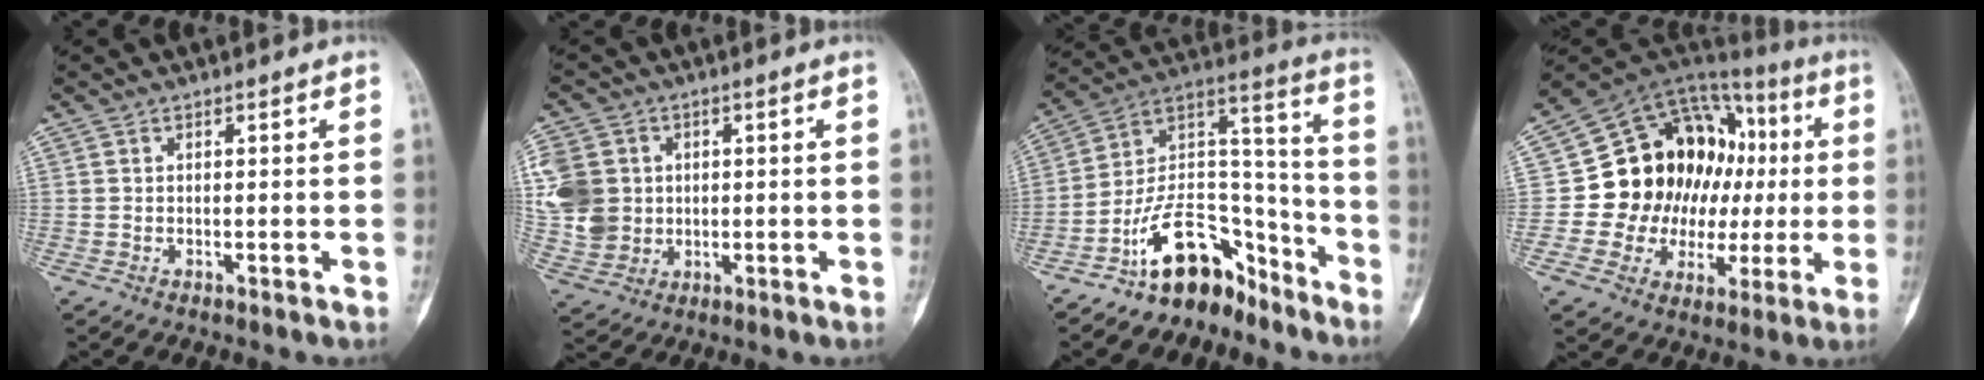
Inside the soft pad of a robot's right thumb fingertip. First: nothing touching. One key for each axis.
{"total": 12.4, "fx": 1.7, "fy": 10.8, "fz": 5.8, "tx": -0.114, "ty": 0.006, "tz": 0.046}
{"total": 15.8, "fx": -11.2, "fy": 8.7, "fz": 6.9, "tx": -0.080, "ty": 0.135, "tz": -0.194}
{"total": 22.7, "fx": 1.1, "fy": 17.5, "fz": 14.5, "tx": -0.149, "ty": 0.053, "tz": 0.036}